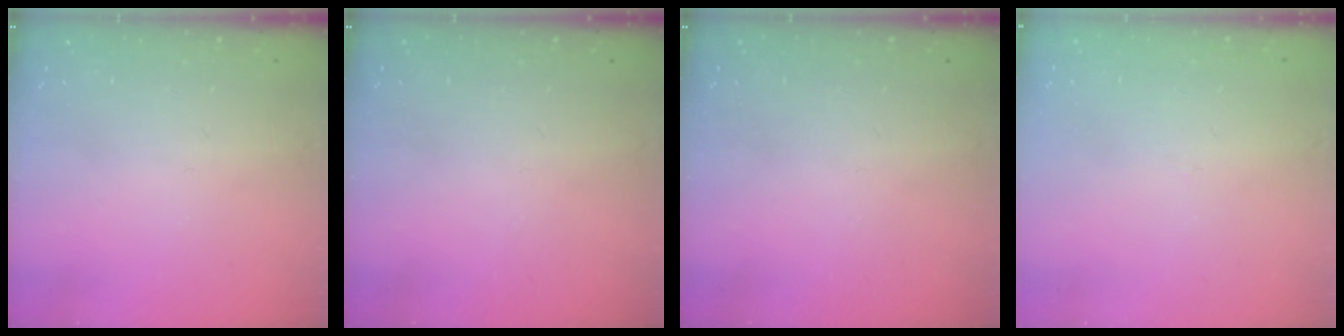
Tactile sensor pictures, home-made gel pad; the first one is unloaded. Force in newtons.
{"total": 0.0}
{"total": 0.0}
{"total": 2.7, "press": 2.7, "slide": 0.3}